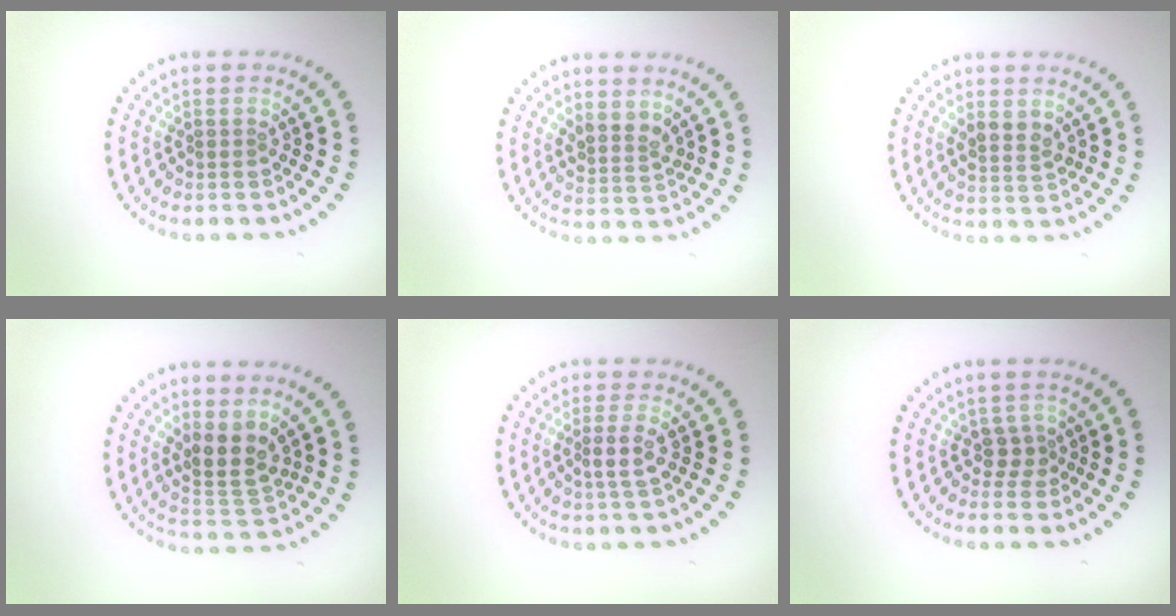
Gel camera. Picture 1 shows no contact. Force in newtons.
{"total": 2.3, "press": 1.9, "slide": 1.4}
{"total": 1.9, "press": 1.8, "slide": 0.6}
{"total": 3.4, "press": 2.8, "slide": 1.9}
{"total": 1.6, "press": 1.2, "slide": 1.0}
{"total": 1.7, "press": 1.2, "slide": 1.2}